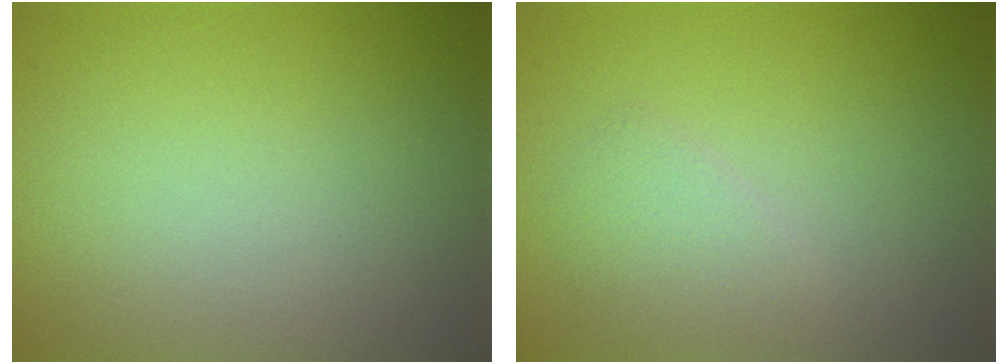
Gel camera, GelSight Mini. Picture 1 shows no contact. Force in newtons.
{"total": 1.5, "press": 1.5, "slide": 0.1}